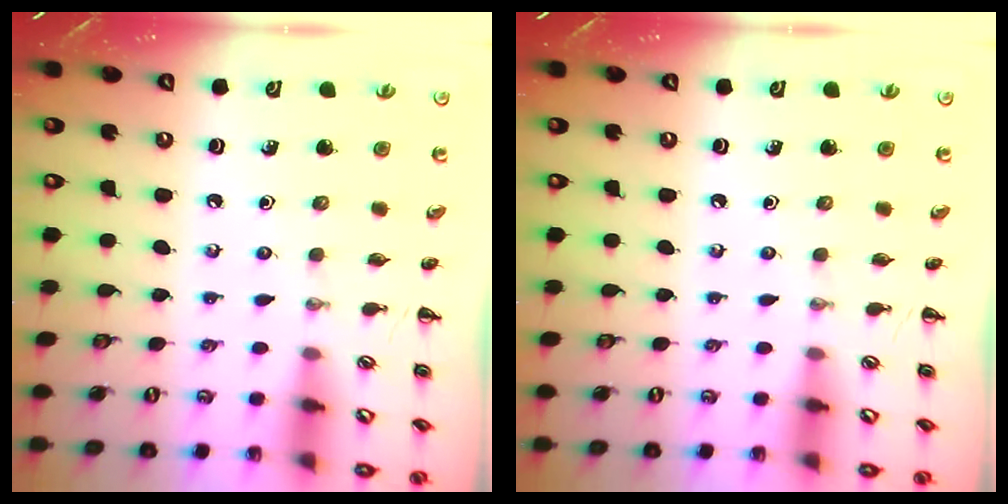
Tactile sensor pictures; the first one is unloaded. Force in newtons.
{"total": 0.0}